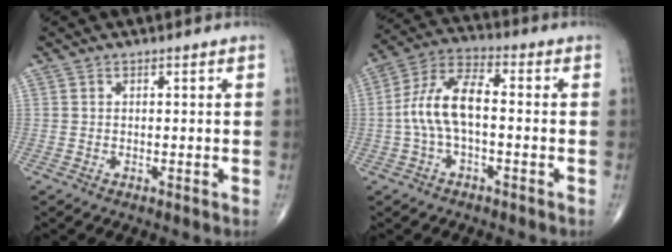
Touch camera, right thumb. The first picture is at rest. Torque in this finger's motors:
{"motor_torque": [0.33, 0.11, 1.01, -0.16, 0.36]}